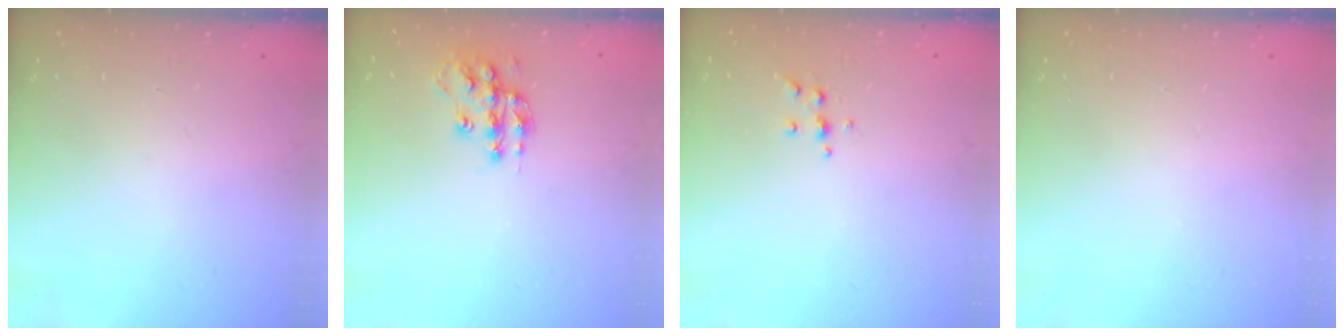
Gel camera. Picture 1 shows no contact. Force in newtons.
{"total": 13.8, "press": 13.7, "slide": 0.8}
{"total": 5.0, "press": 4.8, "slide": 1.0}
{"total": 0.0}